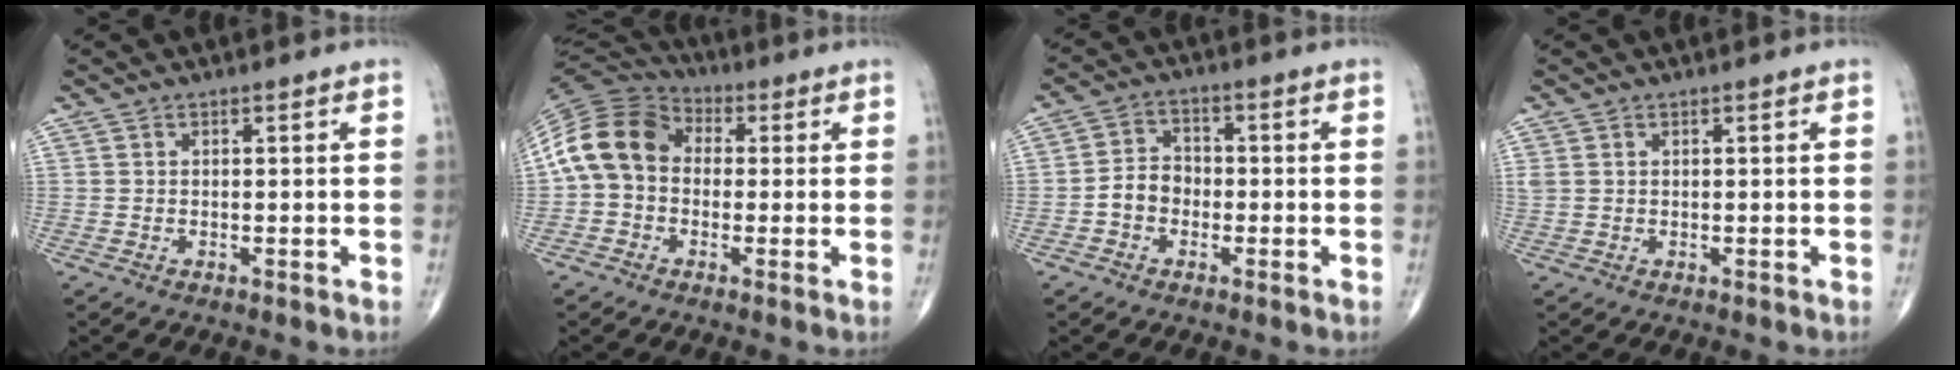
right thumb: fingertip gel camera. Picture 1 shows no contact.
{"total": 12.8, "force": [0.3, 10.0, 7.9], "torque": [-0.147, 0.037, -0.009]}
{"total": 5.3, "force": [-1.5, 4.3, 2.7], "torque": [-0.033, 0.024, -0.038]}
{"total": 1.2, "force": [0.5, 0.8, 0.7], "torque": [-0.021, 0.011, 0.016]}